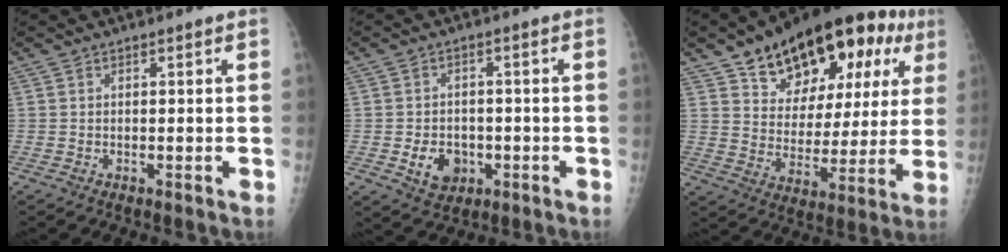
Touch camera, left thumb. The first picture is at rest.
{"total": 6.5, "force": [-2.0, 5.0, 3.6], "torque": [-0.037, 0.009, -0.024]}
{"total": 24.5, "force": [12.4, 13.1, 16.5], "torque": [-0.202, -0.006, 0.188]}